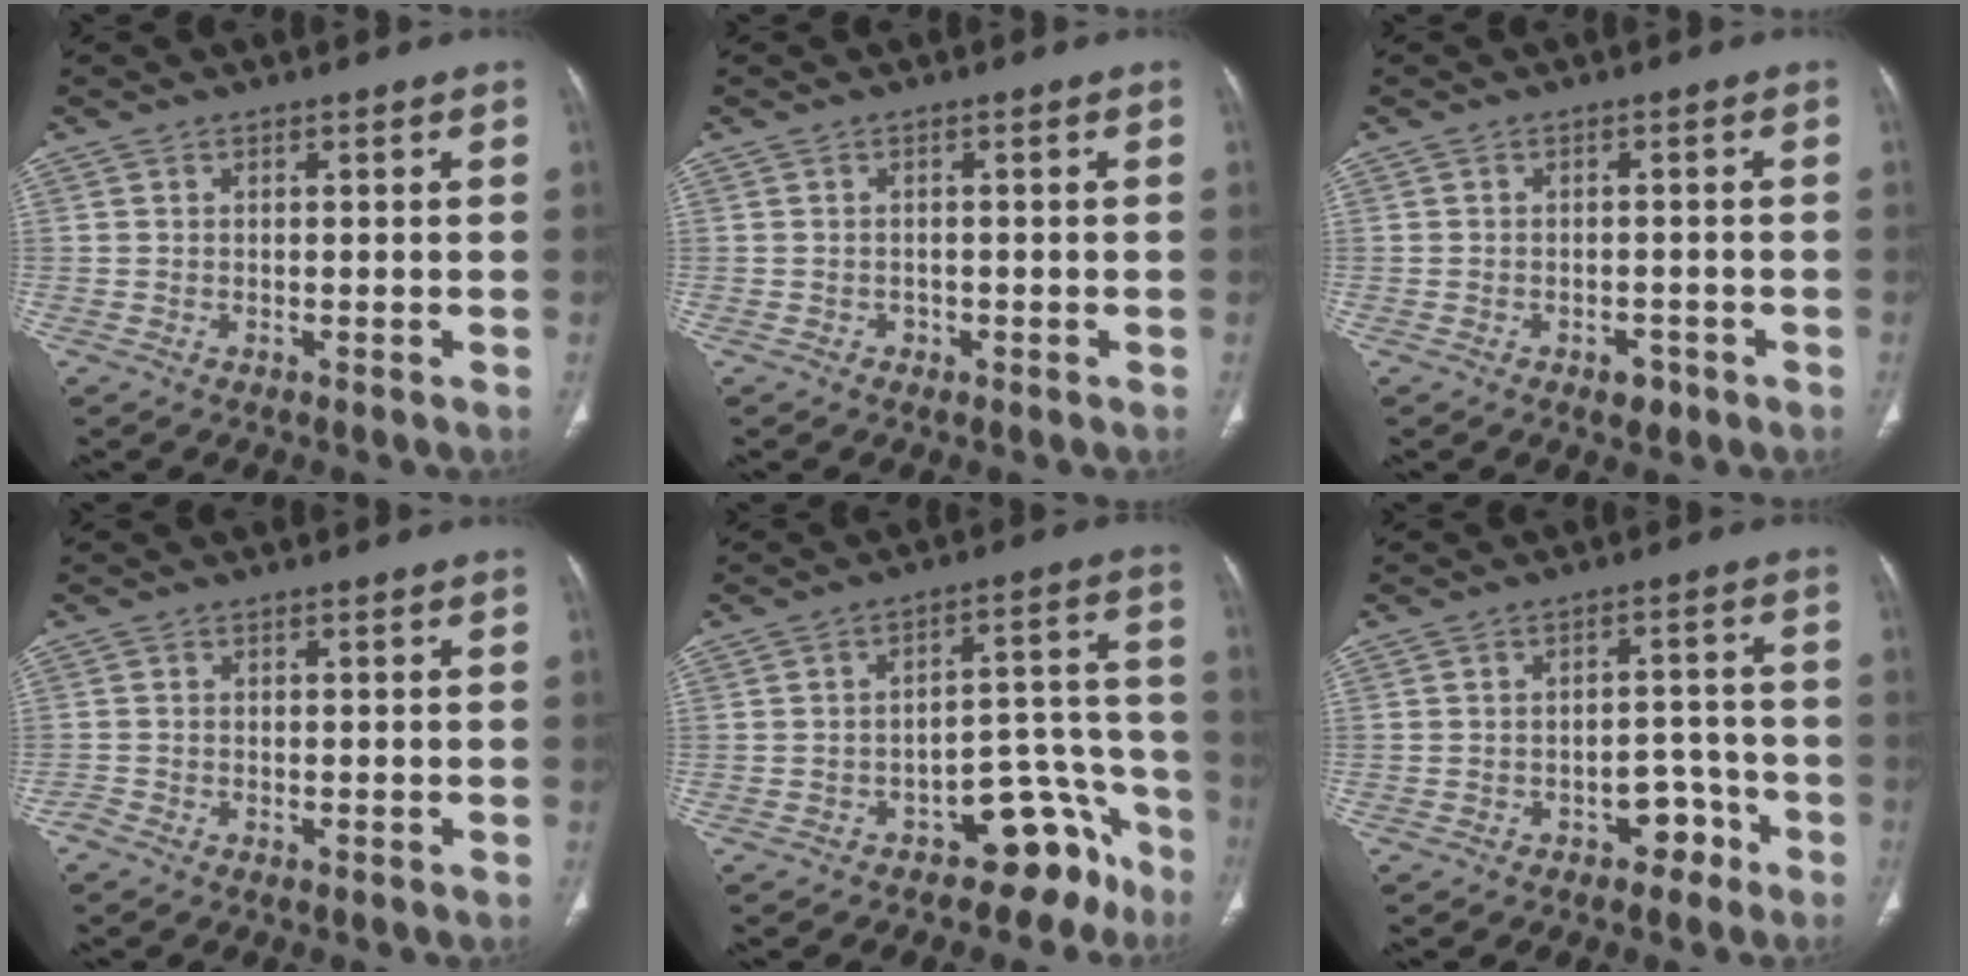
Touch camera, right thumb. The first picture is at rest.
{"total": 0.9, "force": [-0.5, 0.8, 0.1], "torque": [0.002, 0.004, -0.010]}
{"total": 2.5, "force": [-1.5, 1.6, 1.2], "torque": [-0.007, 0.005, -0.015]}
{"total": 1.2, "force": [-1.1, 0.5, 0.4], "torque": [-0.012, -0.002, -0.025]}
{"total": 11.0, "force": [-7.8, 5.8, 5.1], "torque": [-0.008, 0.120, -0.112]}
{"total": 5.5, "force": [-3.3, 3.6, 2.5], "torque": [-0.007, 0.046, -0.043]}